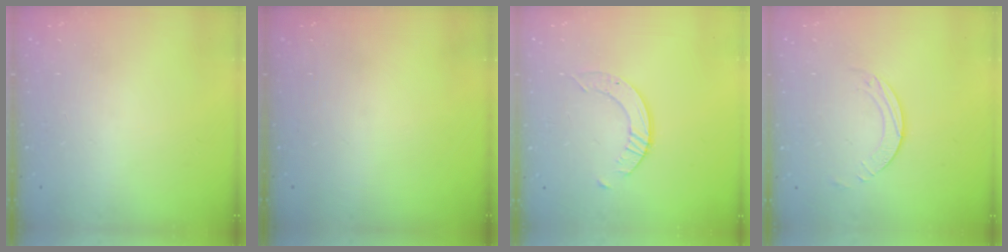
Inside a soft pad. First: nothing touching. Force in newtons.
{"total": 0.0}
{"total": 2.4, "press": 2.4, "slide": 0.3}
{"total": 2.5, "press": 2.5, "slide": 0.2}